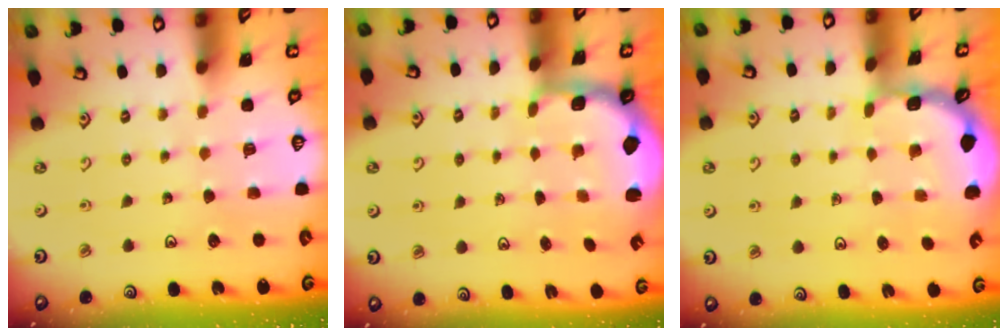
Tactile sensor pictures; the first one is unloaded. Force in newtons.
{"total": 2.5, "press": 1.3, "slide": 2.1}
{"total": 1.9, "press": 1.9, "slide": 0.2}